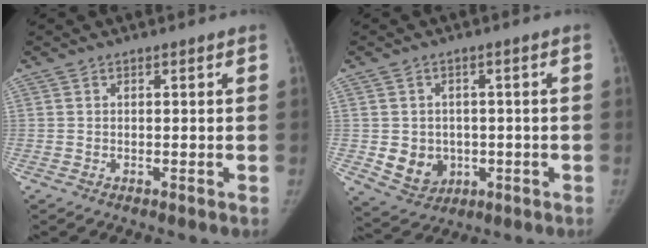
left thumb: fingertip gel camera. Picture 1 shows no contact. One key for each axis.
{"total": 7.5, "fx": -1.3, "fy": 6.5, "fz": 3.5, "tx": -0.024, "ty": 0.003, "tz": -0.004}